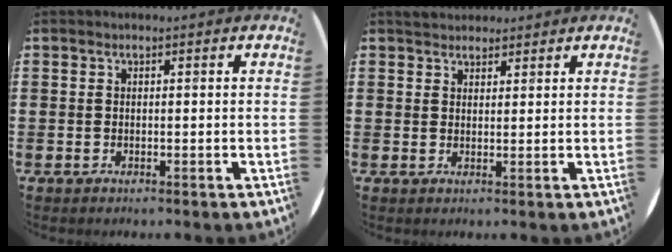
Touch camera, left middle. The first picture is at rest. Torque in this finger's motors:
{"motor_torque": [0.30, -0.26, 0.05, 0.03]}